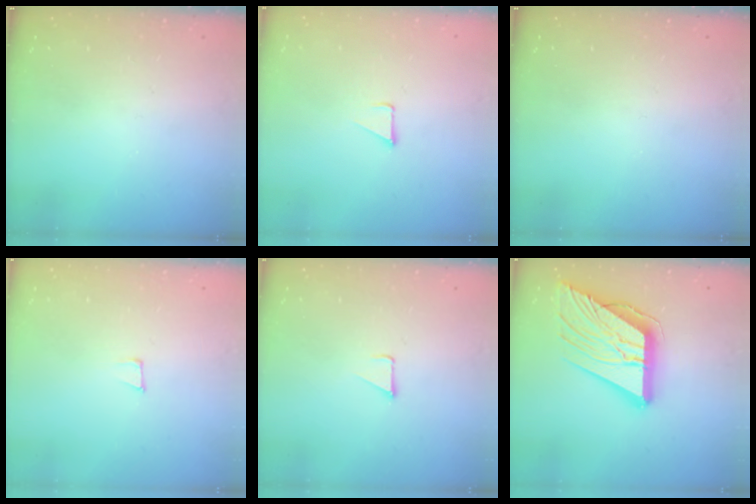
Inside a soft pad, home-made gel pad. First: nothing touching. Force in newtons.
{"total": 1.5, "press": 1.5, "slide": 0.1}
{"total": 0.0}
{"total": 4.9, "press": 4.7, "slide": 1.0}
{"total": 1.2, "press": 1.2, "slide": 0.1}
{"total": 24.5, "press": 24.3, "slide": 3.0}